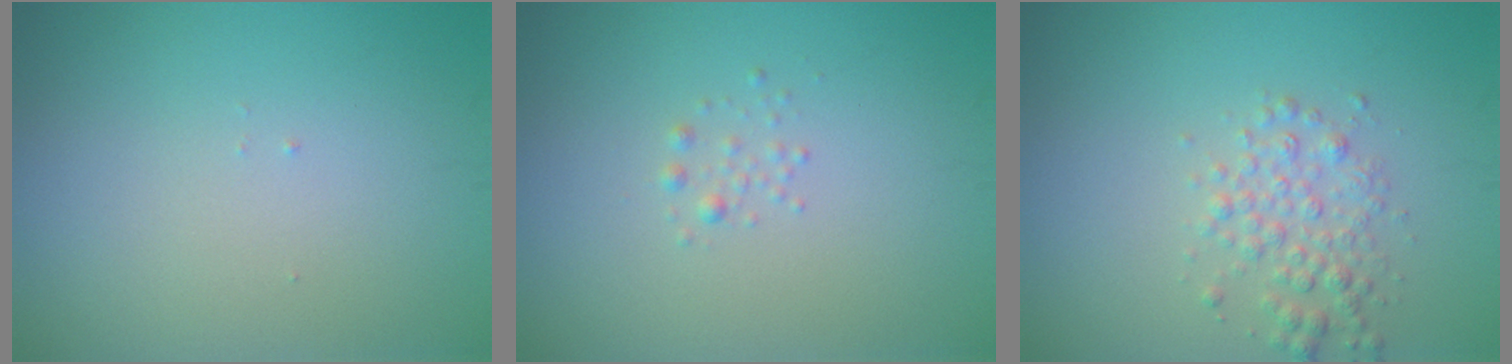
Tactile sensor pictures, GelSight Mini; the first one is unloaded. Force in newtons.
{"total": 0.7, "press": 0.7, "slide": 0.0}
{"total": 2.4, "press": 2.4, "slide": 0.0}